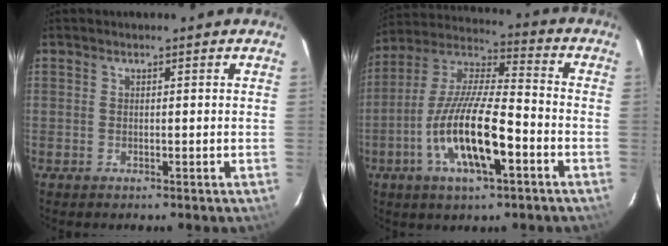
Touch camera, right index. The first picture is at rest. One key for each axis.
{"total": 16.5, "fx": -6.3, "fy": 4.6, "fz": 14.6, "tx": -0.294, "ty": -0.013, "tz": -0.119}